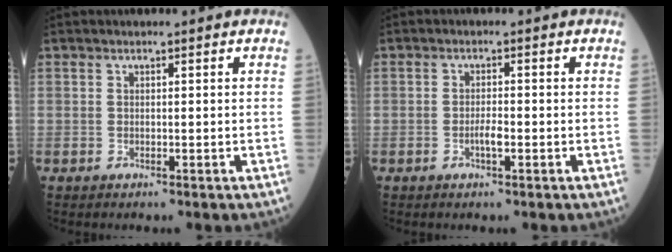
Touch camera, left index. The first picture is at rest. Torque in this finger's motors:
{"motor_torque": [0.33, 0.13, 0.03, 0.01]}